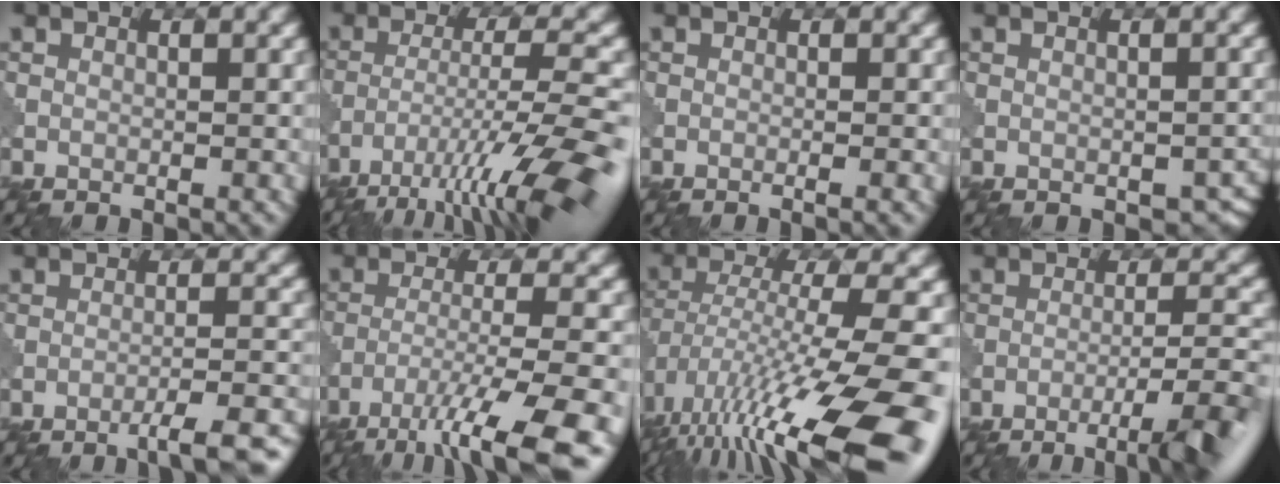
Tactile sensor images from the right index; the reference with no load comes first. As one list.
[{"total": 11.9, "force": [-7.4, 2.1, 9.1], "torque": [-0.150, 0.001, -0.115]}, {"total": 1.1, "force": [-0.3, 0.2, 1.1], "torque": [-0.012, -0.001, -0.010]}, {"total": 2.9, "force": [-0.9, 1.8, 2.0], "torque": [-0.023, -0.014, -0.002]}, {"total": 5.7, "force": [-3.9, 0.8, 4.0], "torque": [-0.054, 0.009, -0.062]}, {"total": 11.3, "force": [-7.7, 2.0, 8.0], "torque": [-0.134, -0.005, -0.124]}, {"total": 15.7, "force": [-7.7, 3.9, 13.1], "torque": [-0.240, -0.009, -0.119]}, {"total": 7.3, "force": [-4.3, 1.1, 5.8], "torque": [-0.080, 0.010, -0.068]}]